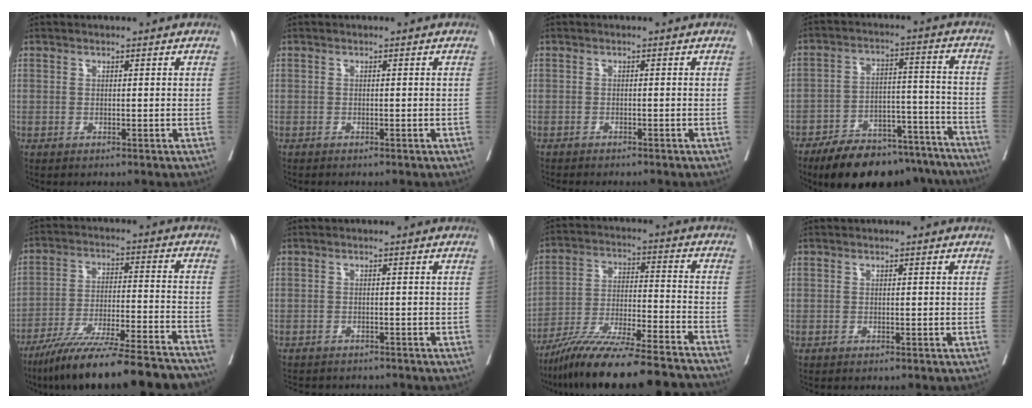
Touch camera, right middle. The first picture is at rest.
{"total": 1.6, "force": [-1.4, 0.3, 0.7], "torque": [-0.013, -0.003, -0.016]}
{"total": 5.5, "force": [-4.9, 0.9, 2.4], "torque": [-0.028, -0.008, -0.062]}
{"total": 20.8, "force": [-17.7, 7.1, 8.3], "torque": [-0.098, 0.025, -0.251]}
{"total": 23.7, "force": [-20.6, 1.5, 11.6], "torque": [-0.144, -0.025, -0.308]}
{"total": 6.7, "force": [-6.3, 1.8, 1.8], "torque": [-0.022, -0.003, -0.082]}
{"total": 22.1, "force": [-19.5, 0.8, 10.4], "torque": [-0.163, -0.025, -0.311]}
{"total": 0.0}